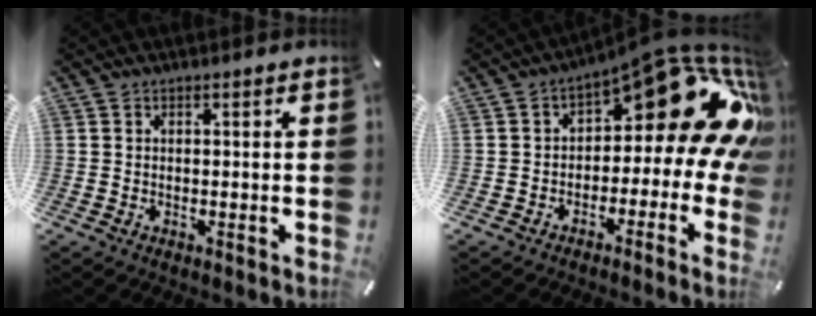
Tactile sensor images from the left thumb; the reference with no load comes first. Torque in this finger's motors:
{"motor_torque": [2.41, 2.60, 0.34, 0.01, 0.09]}